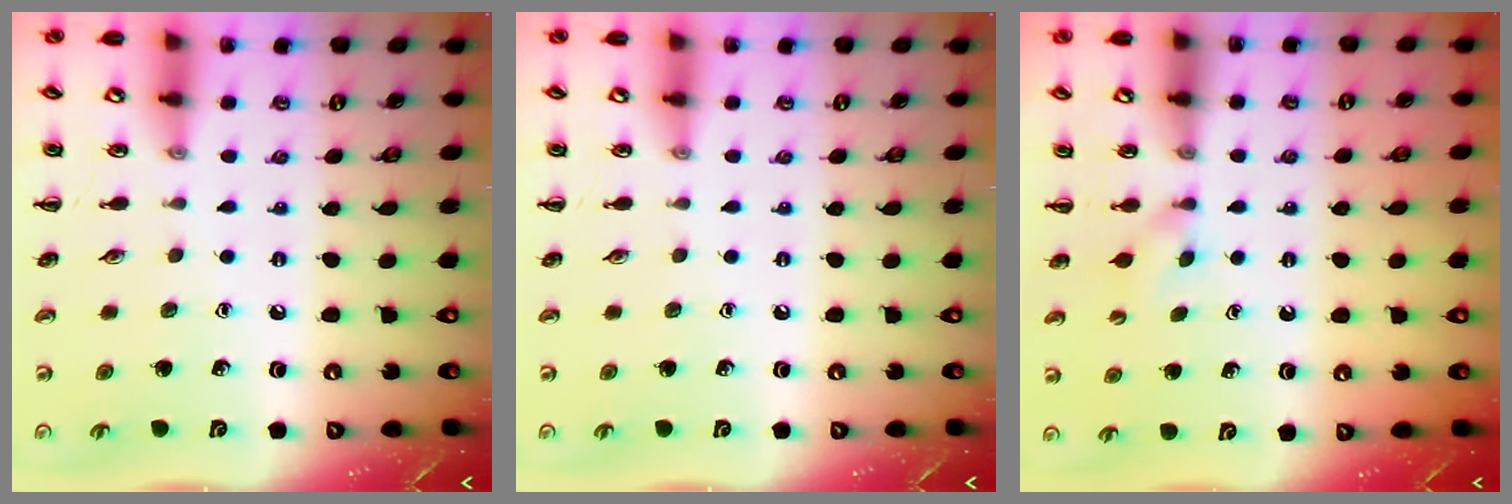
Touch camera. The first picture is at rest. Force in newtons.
{"total": 0.0}
{"total": 2.4, "press": 2.2, "slide": 1.0}